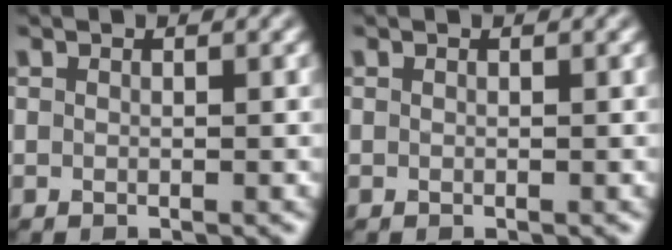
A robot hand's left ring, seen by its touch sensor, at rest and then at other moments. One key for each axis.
{"total": 0.0}